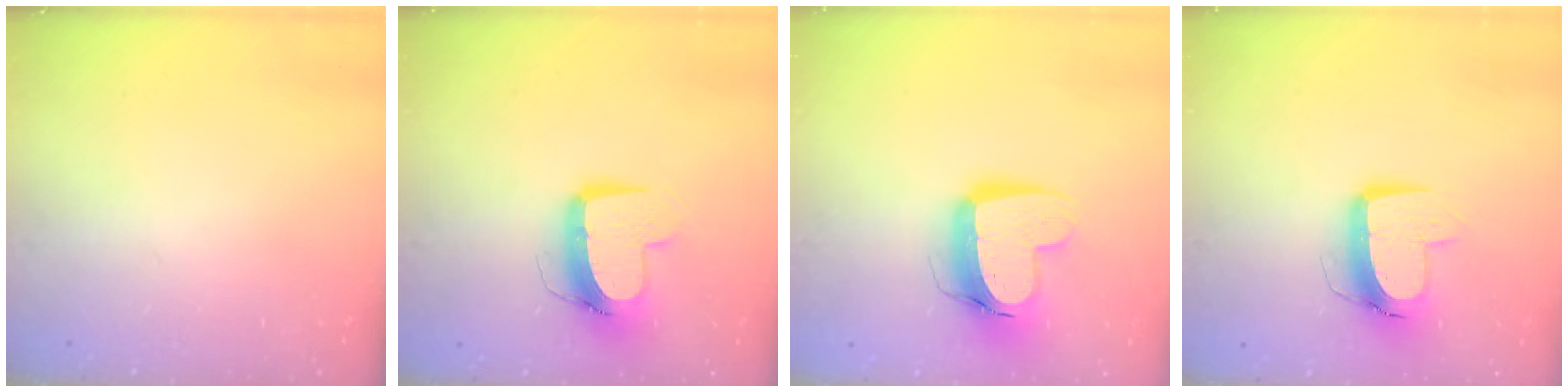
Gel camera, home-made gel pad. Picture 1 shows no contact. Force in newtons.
{"total": 11.5, "press": 11.5, "slide": 1.4}
{"total": 13.5, "press": 13.4, "slide": 1.4}
{"total": 11.1, "press": 11.1, "slide": 0.9}